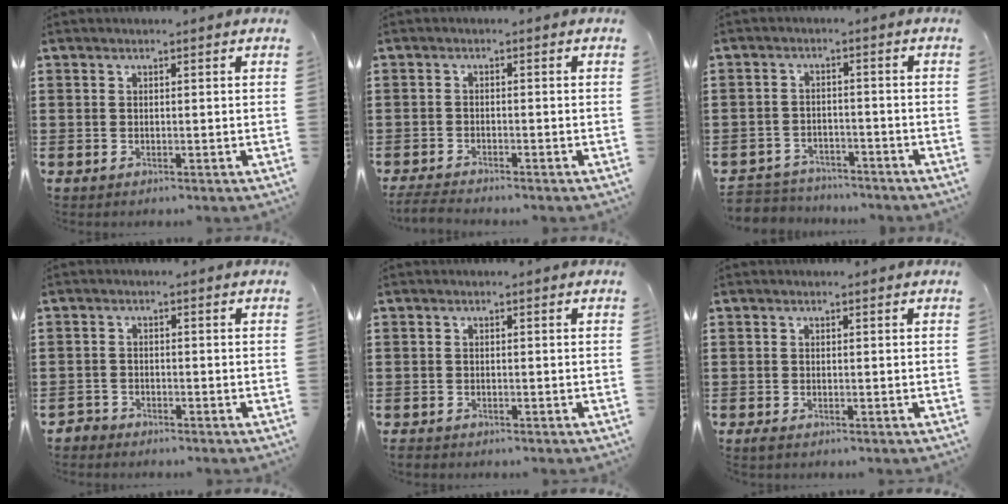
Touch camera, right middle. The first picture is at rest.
{"total": 2.3, "force": [-2.2, 0.1, 0.6], "torque": [-0.019, -0.001, -0.048]}
{"total": 3.8, "force": [-3.7, 0.8, -0.3], "torque": [-0.009, -0.003, -0.082]}
{"total": 2.0, "force": [-1.9, 0.5, -0.2], "torque": [-0.004, -0.001, -0.044]}
{"total": 0.7, "force": [-0.6, 0.3, 0.0], "torque": [-0.002, 0.000, -0.013]}
{"total": 0.5, "force": [-0.4, 0.1, 0.3], "torque": [-0.008, -0.005, -0.006]}